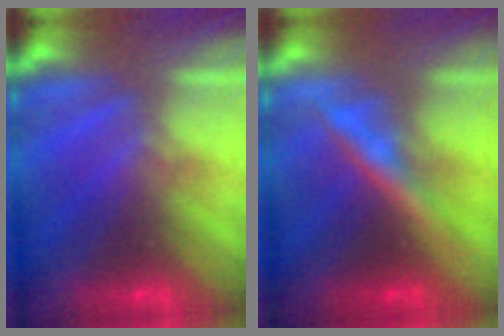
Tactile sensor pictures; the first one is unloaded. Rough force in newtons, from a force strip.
{"total": 4.4}